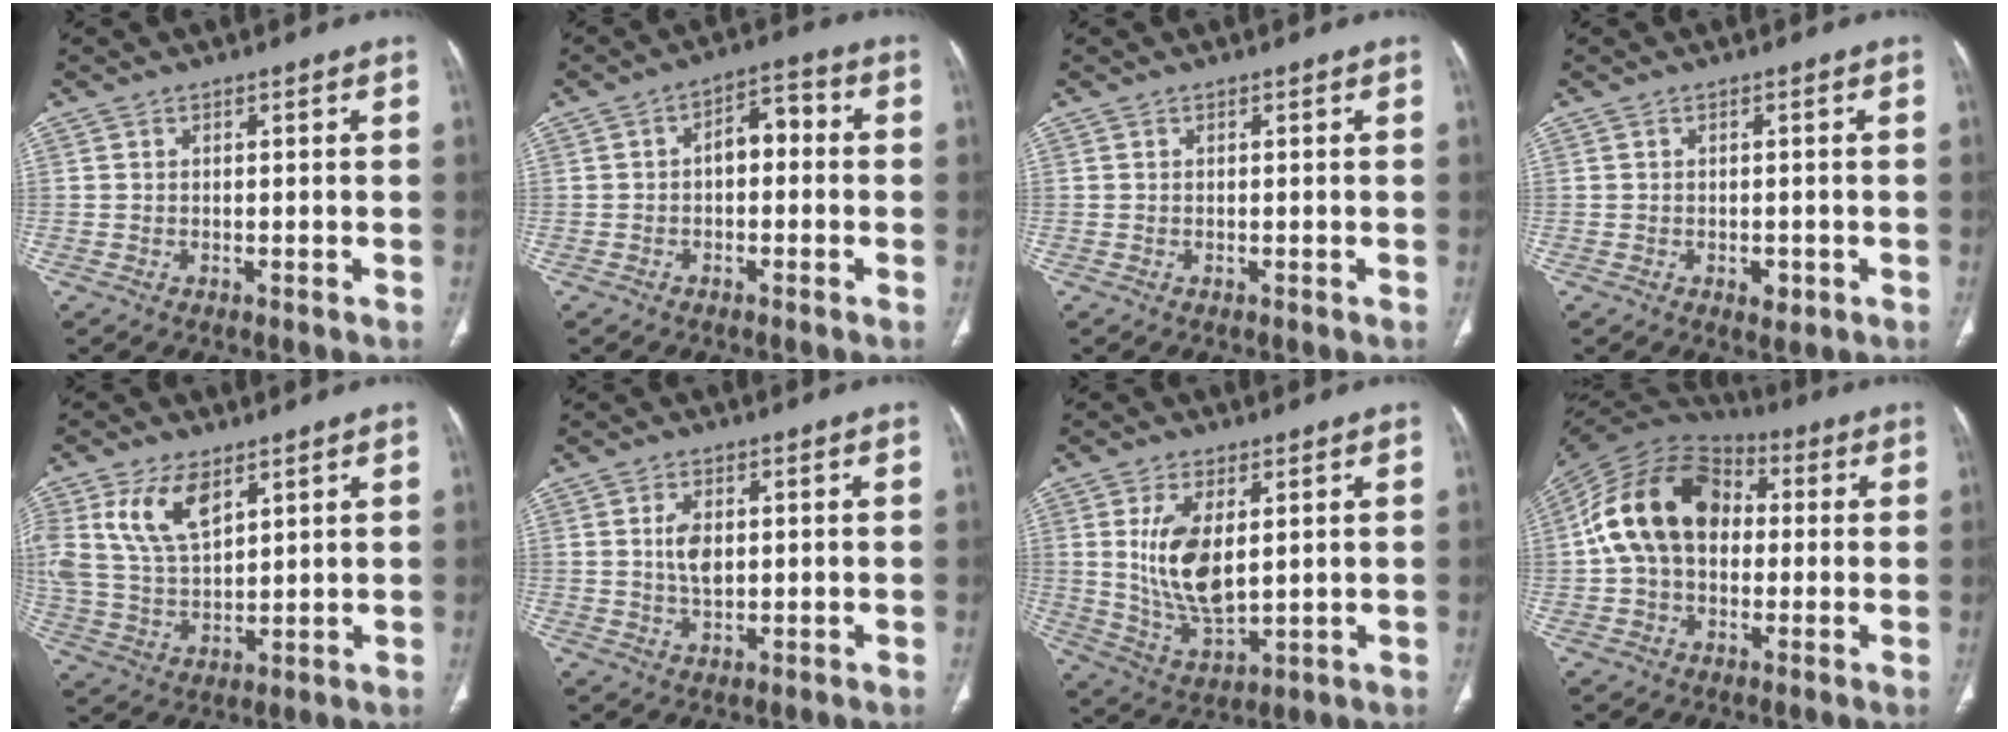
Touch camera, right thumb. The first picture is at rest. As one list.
[{"total": 6.1, "force": [-0.2, 3.8, 4.8], "torque": [-0.054, 0.028, -0.016]}, {"total": 0.0}, {"total": 2.3, "force": [-0.8, 1.5, 1.6], "torque": [-0.013, 0.001, -0.006]}, {"total": 11.6, "force": [5.7, 6.1, 8.1], "torque": [-0.156, -0.016, 0.120]}, {"total": 4.7, "force": [0.7, 2.7, 3.8], "torque": [-0.069, -0.003, 0.016]}, {"total": 12.0, "force": [2.3, 6.0, 10.1], "torque": [-0.187, -0.023, 0.058]}, {"total": 17.9, "force": [1.4, 12.7, 12.6], "torque": [-0.213, 0.038, 0.014]}]